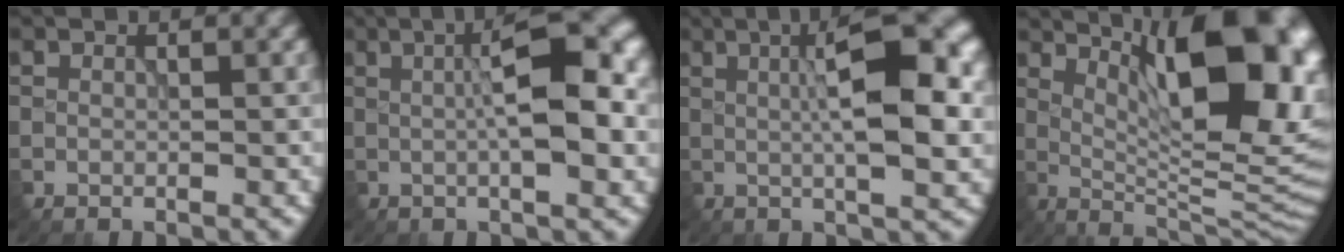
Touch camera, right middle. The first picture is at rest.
{"total": 7.9, "force": [0.9, 2.0, 7.6], "torque": [-0.106, 0.010, 0.008]}
{"total": 8.7, "force": [1.0, 2.3, 8.4], "torque": [-0.114, 0.010, 0.012]}
{"total": 15.0, "force": [5.3, 5.1, 13.1], "torque": [-0.160, 0.002, 0.082]}